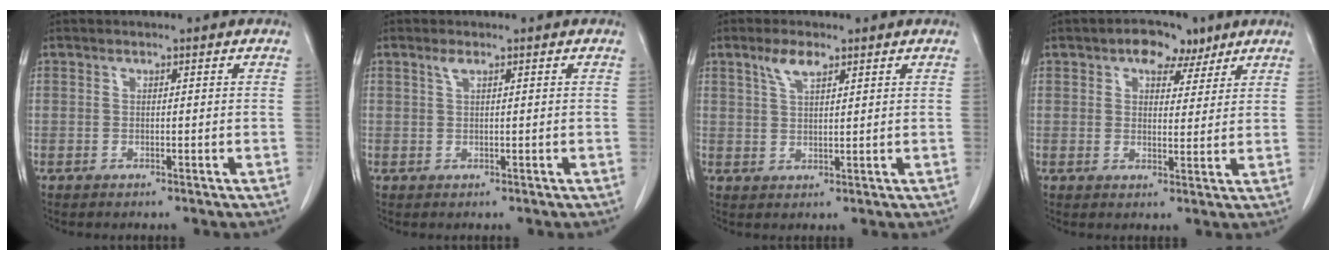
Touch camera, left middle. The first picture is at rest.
{"total": 1.0, "force": [0.7, 0.1, 0.8], "torque": [-0.020, 0.003, 0.014]}
{"total": 3.7, "force": [2.4, 1.1, 2.6], "torque": [-0.057, 0.005, 0.050]}
{"total": 5.6, "force": [3.5, 3.2, 2.9], "torque": [-0.037, 0.014, 0.053]}